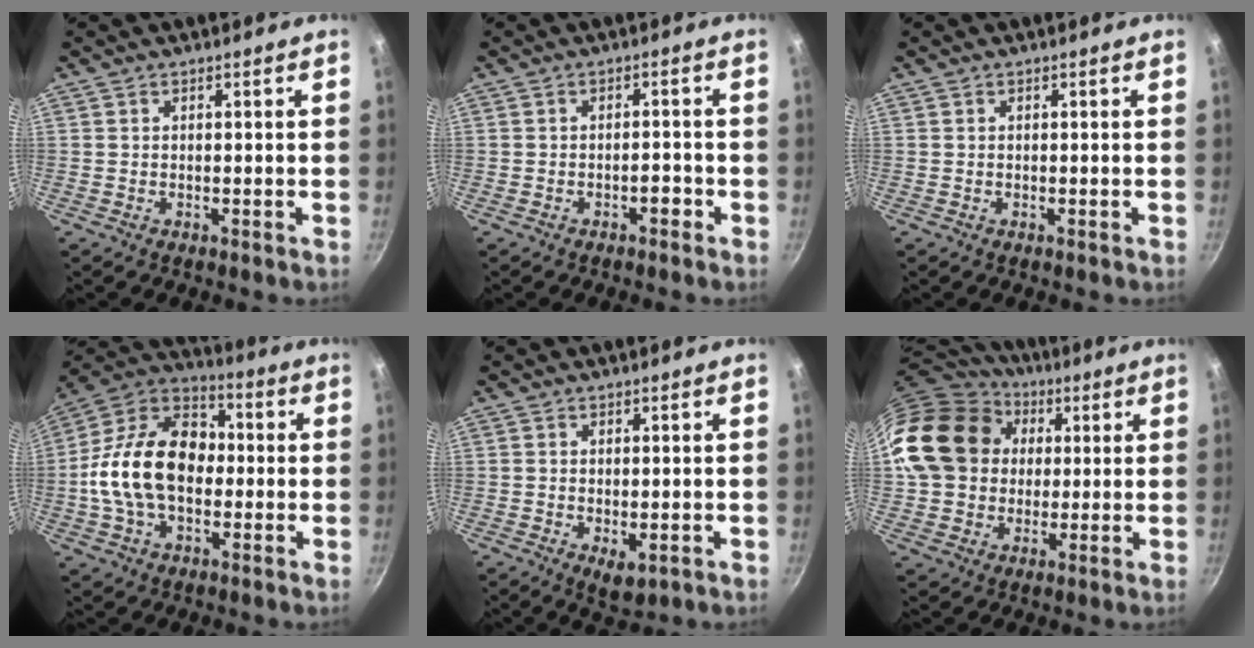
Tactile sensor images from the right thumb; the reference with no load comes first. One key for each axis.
{"total": 2.0, "fx": -1.3, "fy": 1.0, "fz": 1.2, "tx": -0.009, "ty": 0.018, "tz": -0.018}
{"total": 0.0}
{"total": 19.7, "fx": -1.1, "fy": 13.2, "fz": 14.5, "tx": -0.226, "ty": 0.042, "tz": -0.038}
{"total": 4.0, "fx": -1.0, "fy": 2.0, "fz": 3.3, "tx": -0.048, "ty": -0.014, "tz": -0.008}
{"total": 20.2, "fx": 3.5, "fy": 16.8, "fz": 10.7, "tx": -0.175, "ty": 0.035, "tz": 0.060}